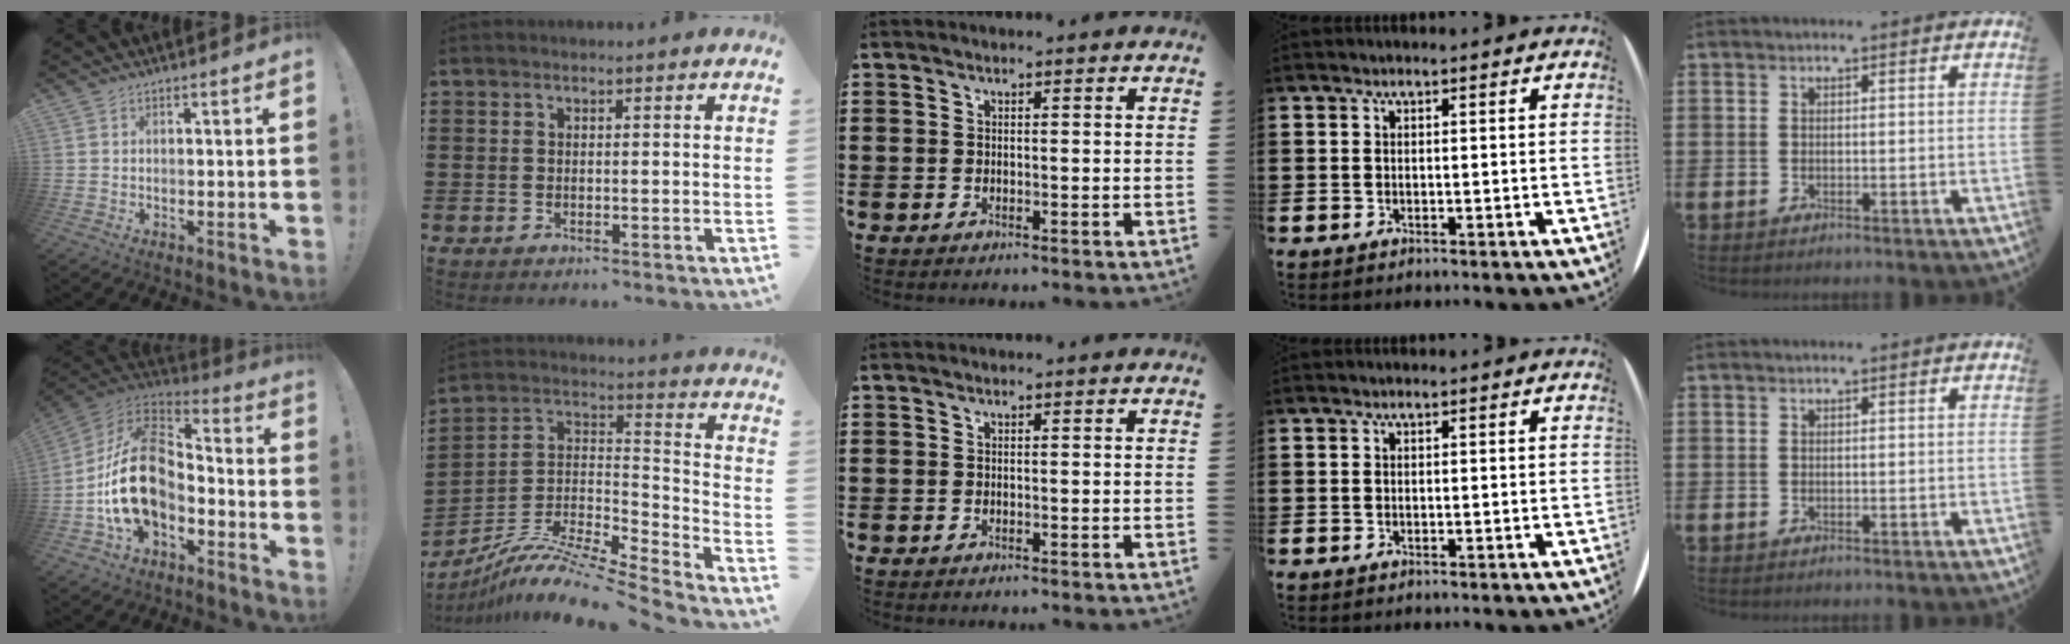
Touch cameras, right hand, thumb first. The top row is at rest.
{"thumb": {"total": 20.7, "force": [-3.5, 13.7, 15.1], "torque": [-0.275, 0.030, -0.052]}, "index": {"total": 10.1, "force": [-8.1, 1.4, 5.8], "torque": [-0.112, 0.007, -0.164]}}